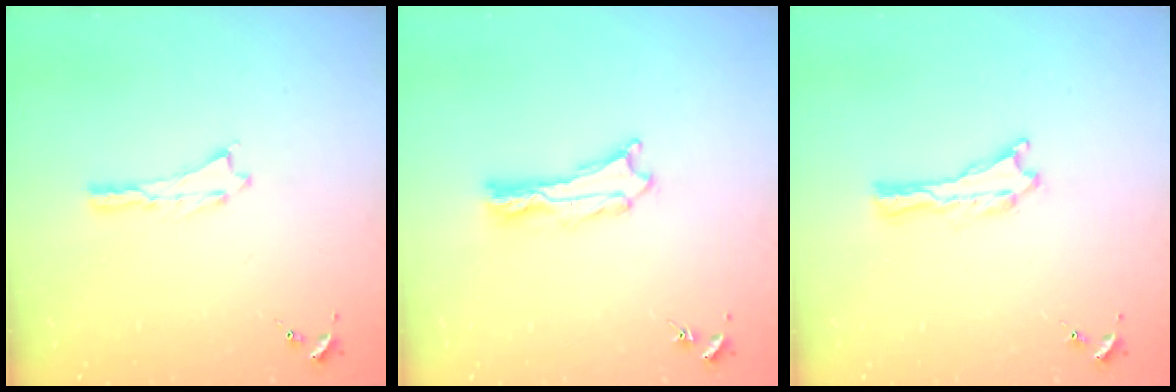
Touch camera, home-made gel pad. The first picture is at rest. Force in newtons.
{"total": 1.1, "press": 1.1, "slide": 0.2}
{"total": 0.0}